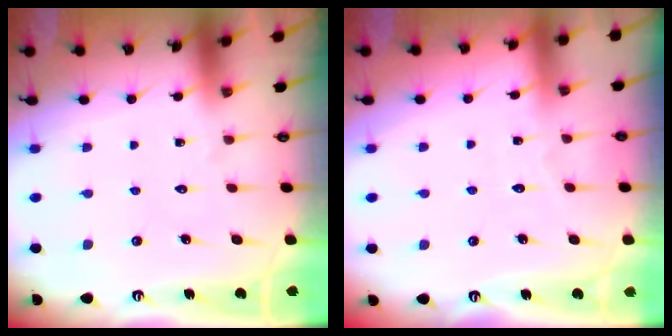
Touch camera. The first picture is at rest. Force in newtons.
{"total": 2.6, "press": 2.6, "slide": 0.4}